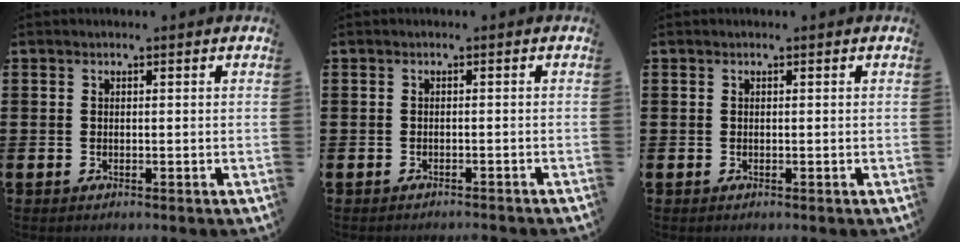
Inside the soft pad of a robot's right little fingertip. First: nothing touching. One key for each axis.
{"total": 0.7, "fx": -0.7, "fy": -0.1, "fz": 0.0, "tx": -0.001, "ty": -0.002, "tz": -0.015}
{"total": 0.0}